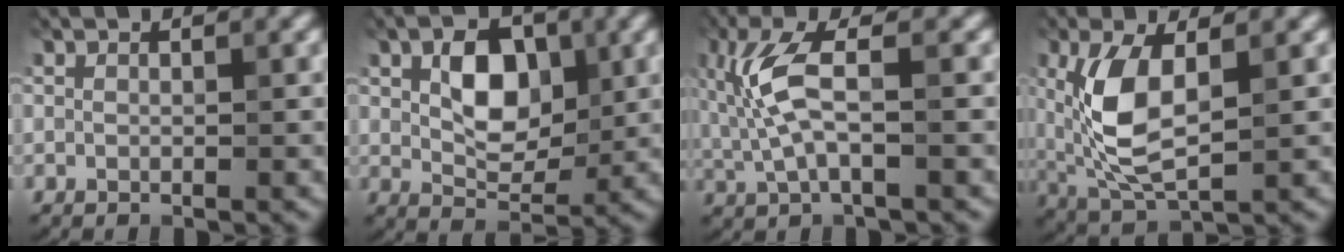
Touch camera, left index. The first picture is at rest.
{"total": 5.3, "force": [1.1, 3.3, 4.0], "torque": [-0.065, 0.000, 0.016]}
{"total": 5.5, "force": [0.8, 2.0, 5.1], "torque": [-0.124, 0.001, 0.014]}
{"total": 7.3, "force": [1.1, 3.4, 6.4], "torque": [-0.146, -0.008, 0.026]}